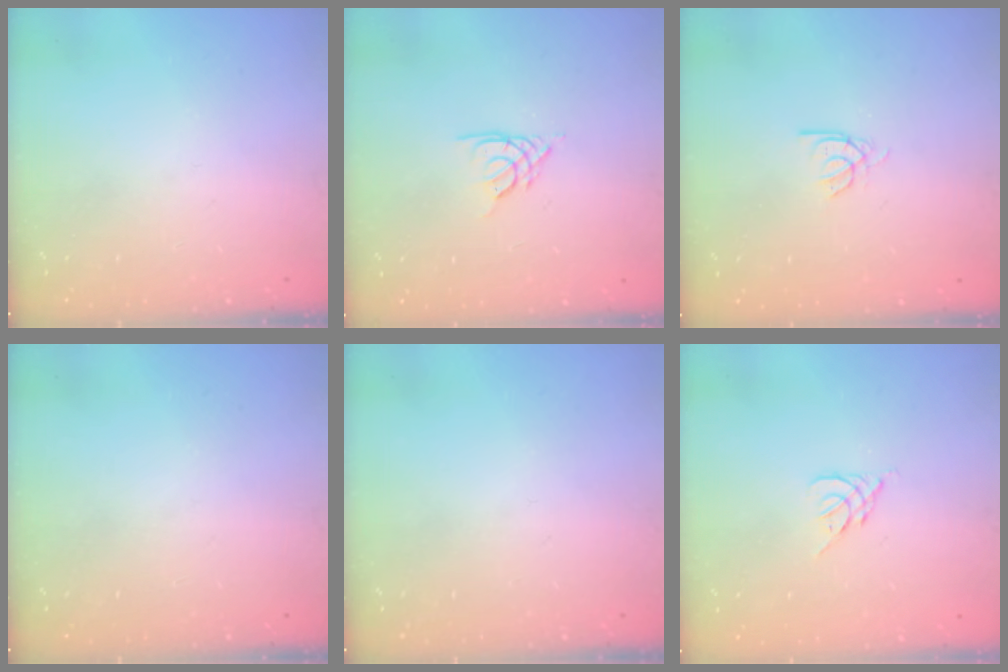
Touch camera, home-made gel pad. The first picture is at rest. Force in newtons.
{"total": 2.7, "press": 2.7, "slide": 0.4}
{"total": 2.2, "press": 2.2, "slide": 0.2}
{"total": 0.0}
{"total": 0.0}
{"total": 2.6, "press": 2.5, "slide": 0.7}